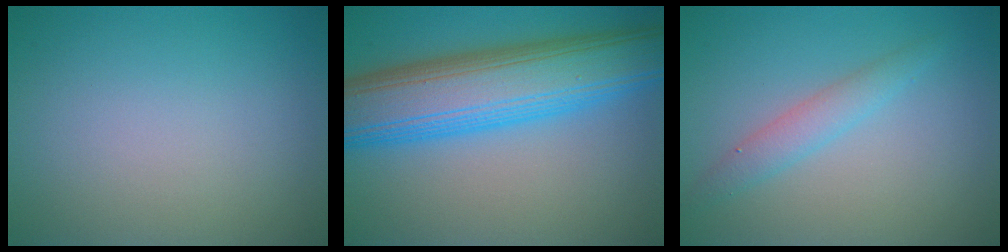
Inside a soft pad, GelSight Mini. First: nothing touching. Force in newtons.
{"total": 11.1, "press": 11.1, "slide": 0.1}
{"total": 2.2, "press": 2.2, "slide": 0.0}